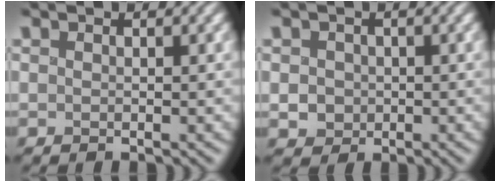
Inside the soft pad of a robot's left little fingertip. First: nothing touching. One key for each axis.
{"total": 1.8, "fx": -0.4, "fy": 1.6, "fz": 0.5, "tx": -0.014, "ty": -0.004, "tz": -0.006}